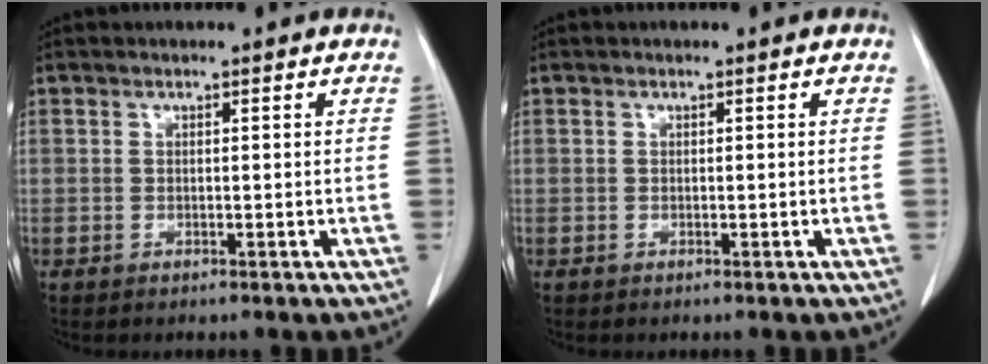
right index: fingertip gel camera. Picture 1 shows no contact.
{"total": 0.0}